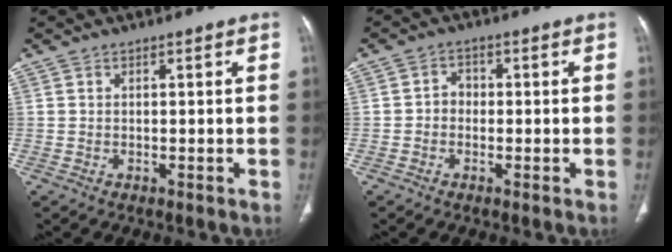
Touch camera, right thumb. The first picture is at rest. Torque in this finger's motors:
{"motor_torque": [0.06, 0.33, 0.53, 0.18, 0.05]}